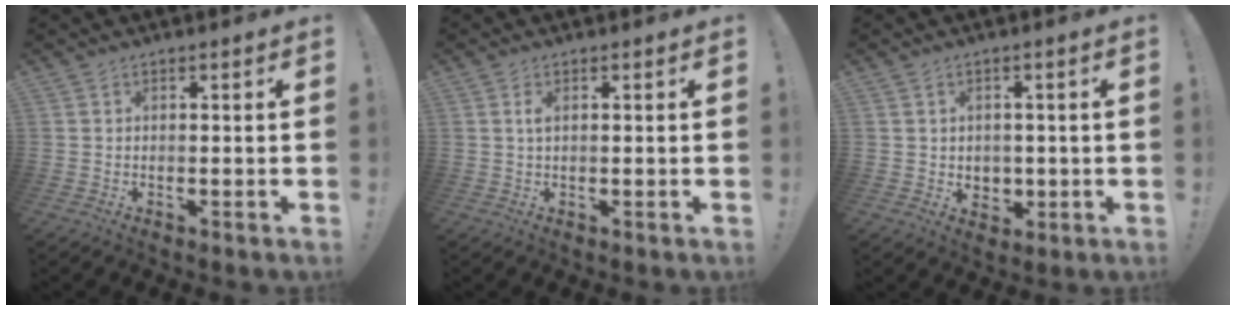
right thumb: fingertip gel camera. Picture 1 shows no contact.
{"total": 1.6, "force": [0.4, 0.6, 1.5], "torque": [-0.023, 0.001, 0.005]}
{"total": 3.9, "force": [1.2, 3.6, 1.0], "torque": [-0.003, -0.013, 0.023]}